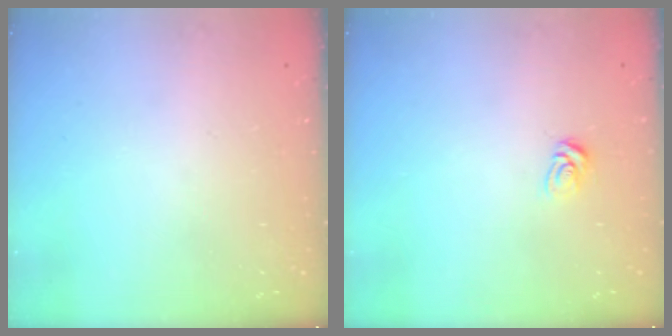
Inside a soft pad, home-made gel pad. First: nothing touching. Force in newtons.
{"total": 4.8, "press": 4.8, "slide": 0.4}